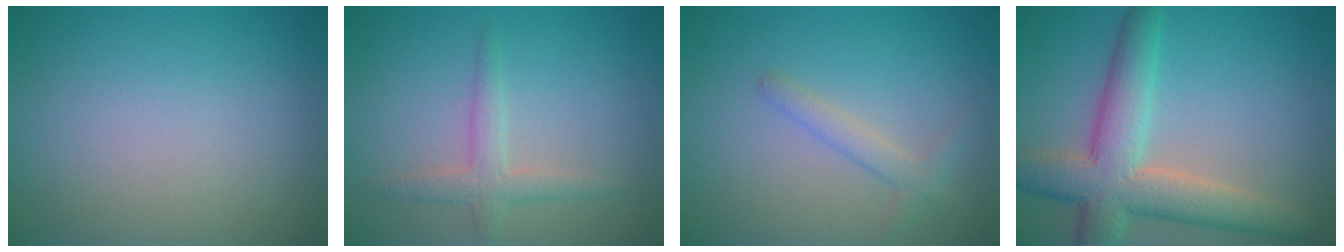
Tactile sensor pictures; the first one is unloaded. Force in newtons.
{"total": 2.4, "press": 2.4, "slide": 0.0}
{"total": 1.8, "press": 1.8, "slide": 0.1}
{"total": 7.4, "press": 7.4, "slide": 0.3}